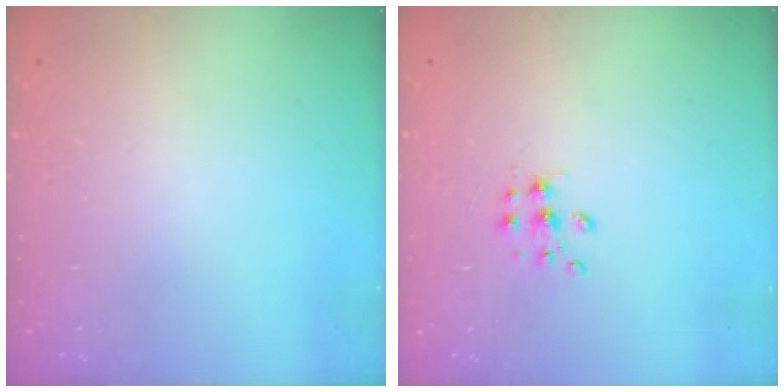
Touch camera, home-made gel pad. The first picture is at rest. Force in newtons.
{"total": 7.1, "press": 7.1, "slide": 0.6}